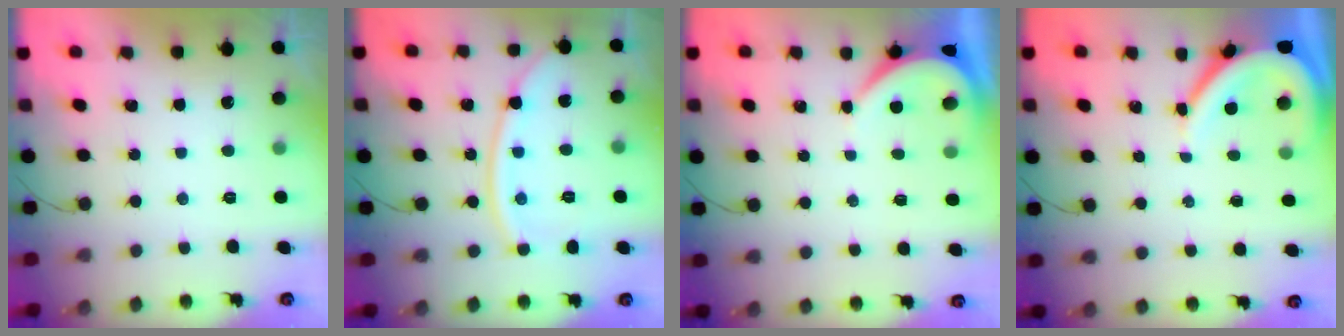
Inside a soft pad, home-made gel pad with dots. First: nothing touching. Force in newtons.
{"total": 11.1, "press": 11.1, "slide": 0.4}
{"total": 3.9, "press": 3.8, "slide": 0.5}
{"total": 6.4, "press": 6.4, "slide": 0.9}